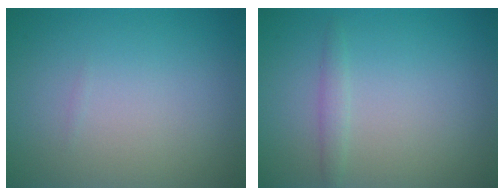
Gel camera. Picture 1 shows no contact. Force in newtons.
{"total": 1.1, "press": 1.0, "slide": 0.1}